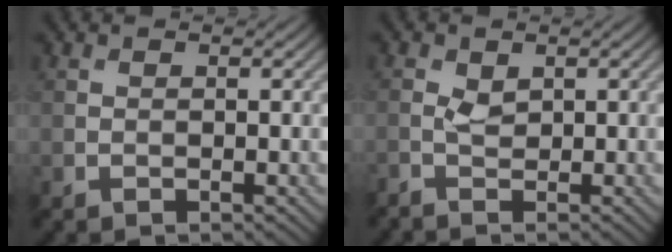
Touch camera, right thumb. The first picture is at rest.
{"total": 1.2, "force": [-0.4, 0.6, 1.0], "torque": [-0.029, 0.003, -0.014]}